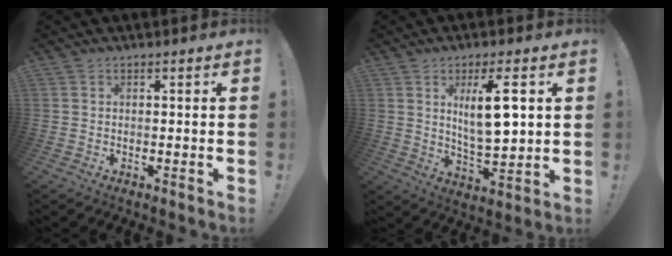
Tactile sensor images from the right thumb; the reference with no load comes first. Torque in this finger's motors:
{"motor_torque": [-0.30, 0.59, 0.46, -0.01, 0.06]}